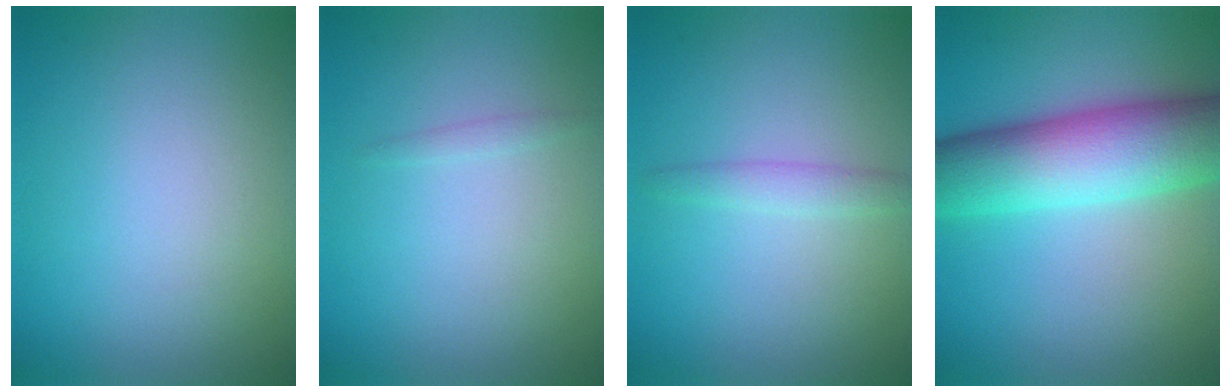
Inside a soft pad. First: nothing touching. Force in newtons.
{"total": 0.5, "press": 0.5, "slide": 0.0}
{"total": 1.5, "press": 1.5, "slide": 0.1}
{"total": 9.9, "press": 9.9, "slide": 0.2}